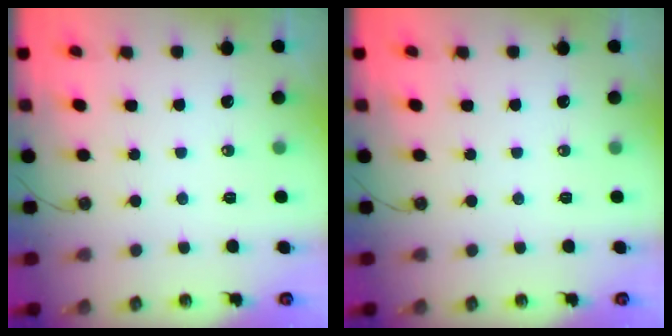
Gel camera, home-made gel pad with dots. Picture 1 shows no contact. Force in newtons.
{"total": 0.0}